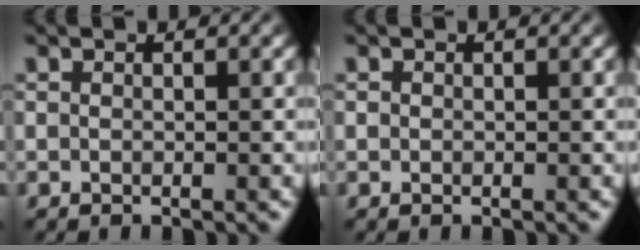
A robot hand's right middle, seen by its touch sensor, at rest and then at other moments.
{"total": 0.0}